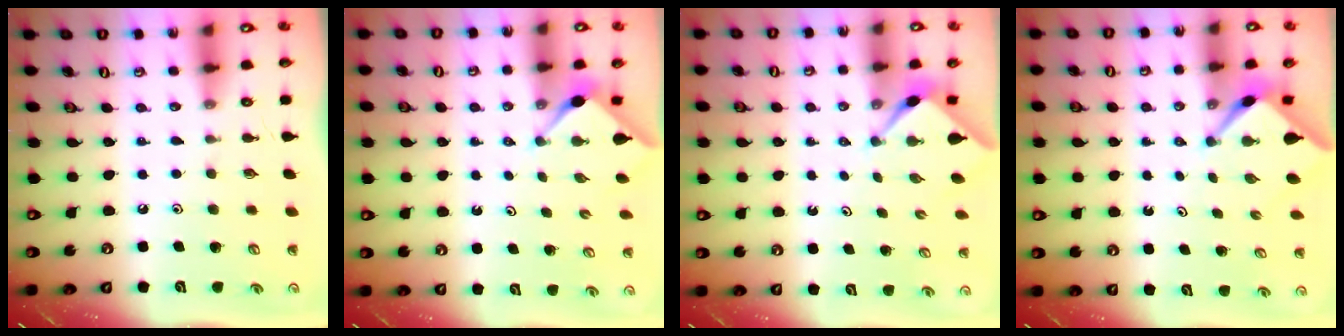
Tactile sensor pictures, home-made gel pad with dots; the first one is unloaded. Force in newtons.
{"total": 2.9, "press": 2.9, "slide": 0.3}
{"total": 2.3, "press": 2.2, "slide": 0.3}
{"total": 2.5, "press": 2.5, "slide": 0.3}